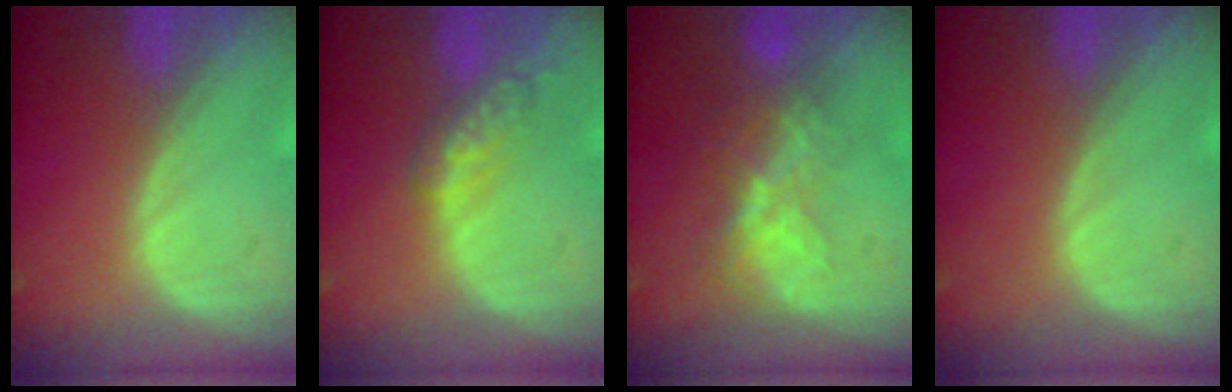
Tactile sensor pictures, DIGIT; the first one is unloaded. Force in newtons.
{"total": 5.2, "press": 5.1, "slide": 1.3}
{"total": 6.5, "press": 5.6, "slide": 3.2}
{"total": 0.0}